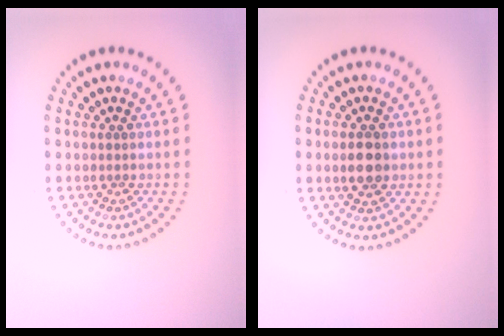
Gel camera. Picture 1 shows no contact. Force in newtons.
{"total": 2.7, "press": 2.7, "slide": 0.1}